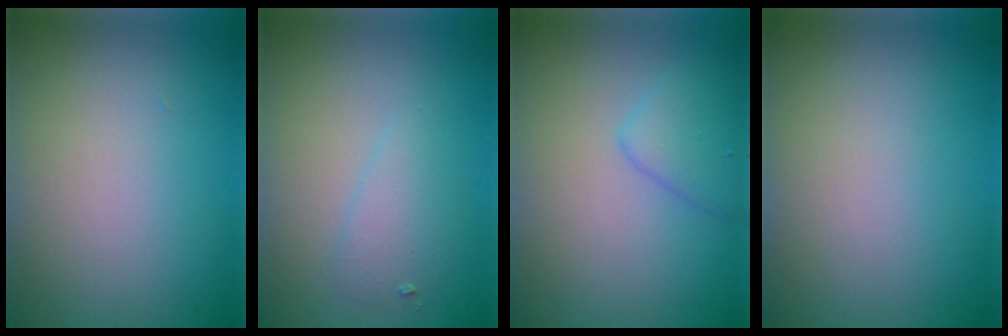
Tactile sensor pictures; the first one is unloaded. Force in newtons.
{"total": 2.0, "press": 2.0, "slide": 0.1}
{"total": 2.5, "press": 2.5, "slide": 0.1}
{"total": 0.0}